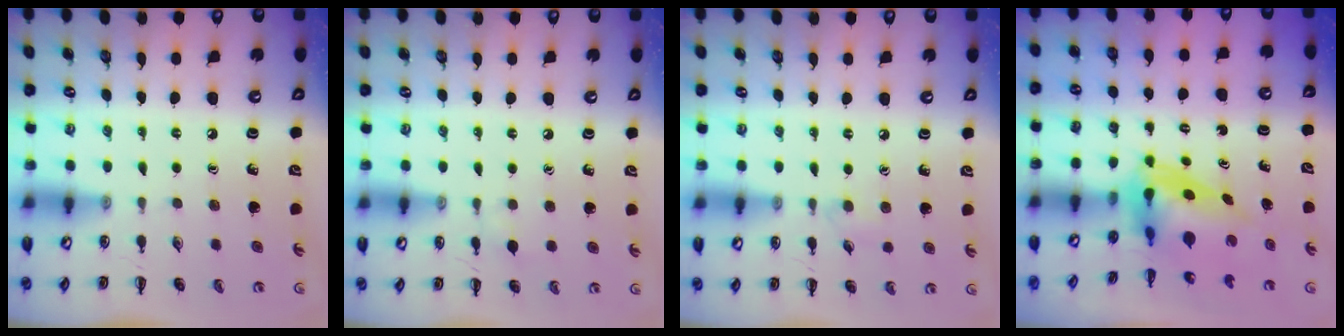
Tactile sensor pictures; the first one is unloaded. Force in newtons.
{"total": 3.9, "press": 3.6, "slide": 1.4}
{"total": 3.9, "press": 3.6, "slide": 1.5}
{"total": 4.7, "press": 4.5, "slide": 1.3}